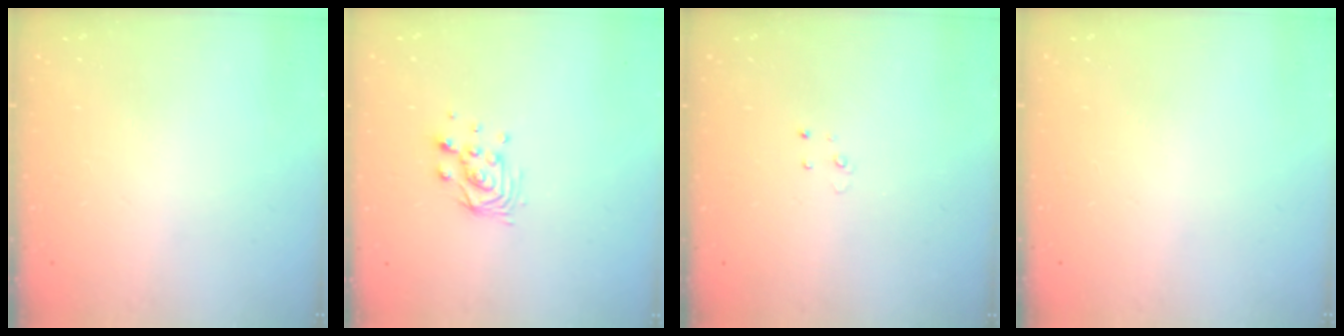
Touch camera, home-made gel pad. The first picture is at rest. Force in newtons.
{"total": 6.2, "press": 6.2, "slide": 0.1}
{"total": 2.3, "press": 2.3, "slide": 0.2}
{"total": 0.0}